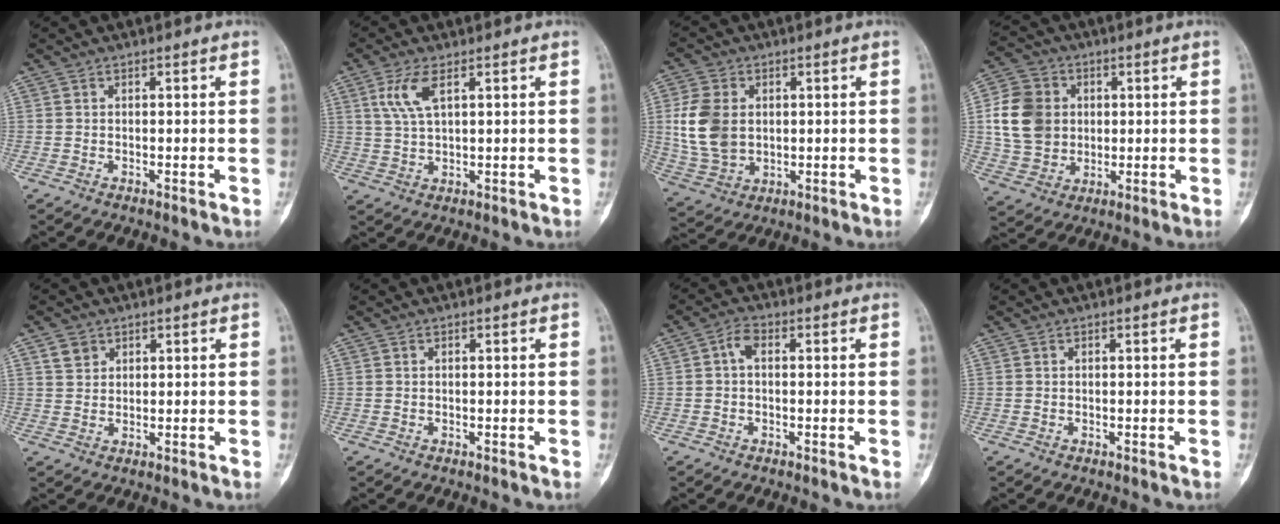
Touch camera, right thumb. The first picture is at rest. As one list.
[{"total": 5.8, "force": [2.4, 2.2, 4.8], "torque": [-0.111, -0.003, 0.055]}, {"total": 11.2, "force": [1.4, 8.1, 7.7], "torque": [-0.150, -0.004, 0.037]}, {"total": 12.6, "force": [1.5, 10.6, 6.7], "torque": [-0.109, 0.006, 0.031]}, {"total": 3.0, "force": [1.7, 2.3, 0.9], "torque": [-0.004, -0.007, 0.034]}, {"total": 0.0}, {"total": 2.9, "force": [0.1, 1.7, 2.3], "torque": [-0.035, 0.009, -0.004]}, {"total": 0.0}]